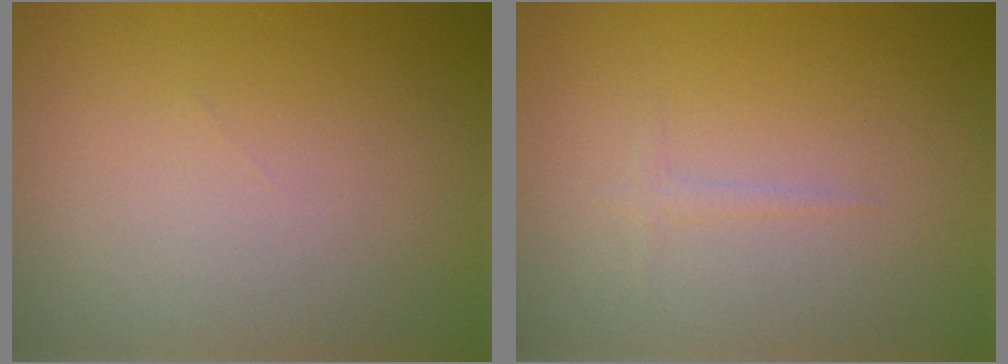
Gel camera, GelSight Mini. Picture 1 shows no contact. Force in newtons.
{"total": 0.6, "press": 0.6, "slide": 0.0}